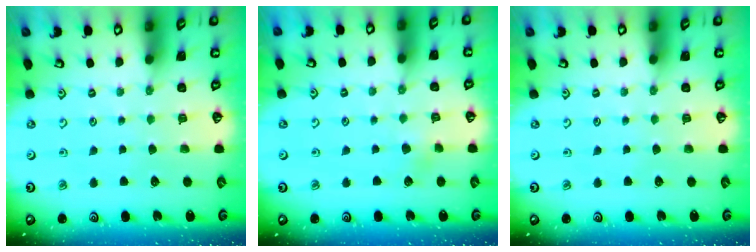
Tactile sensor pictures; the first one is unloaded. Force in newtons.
{"total": 2.2, "press": 2.1, "slide": 0.5}
{"total": 0.0}